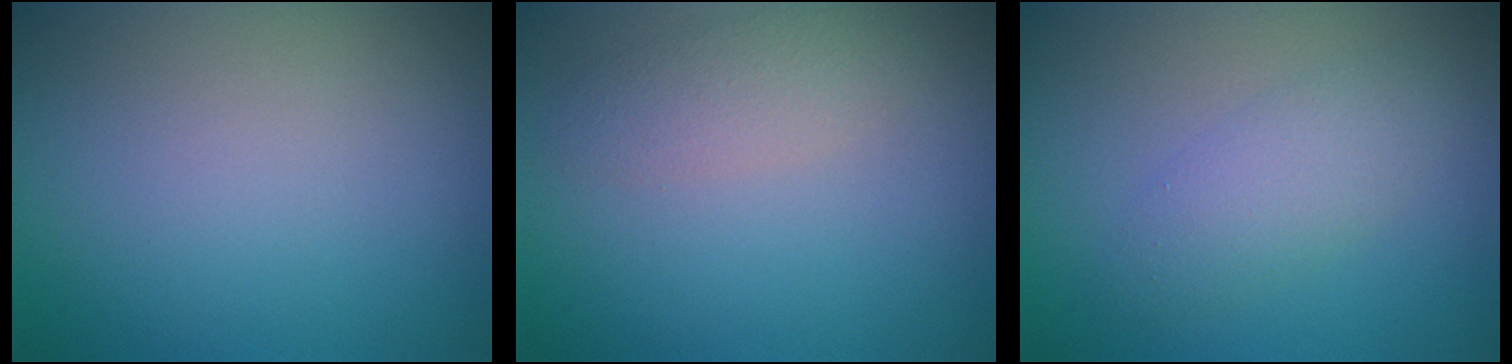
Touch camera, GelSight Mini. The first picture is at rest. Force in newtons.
{"total": 2.1, "press": 2.0, "slide": 0.1}
{"total": 2.7, "press": 2.7, "slide": 0.0}